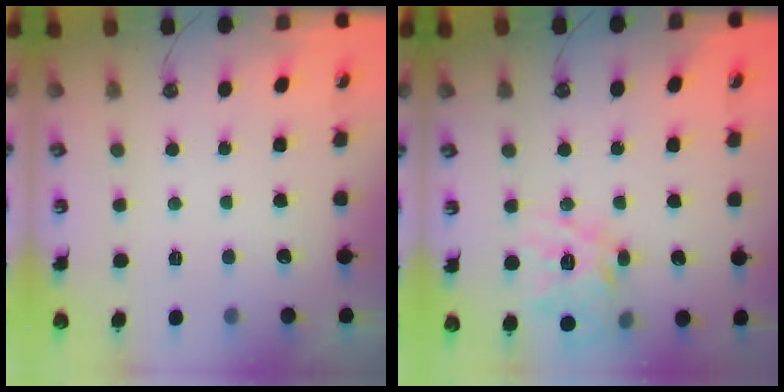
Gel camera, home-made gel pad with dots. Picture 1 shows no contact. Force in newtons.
{"total": 15.7, "press": 15.6, "slide": 1.7}